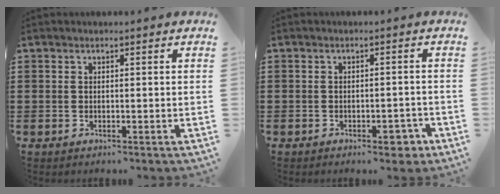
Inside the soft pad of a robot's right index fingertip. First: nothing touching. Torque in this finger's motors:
{"motor_torque": [0.06, 0.01, -0.52, -0.12]}